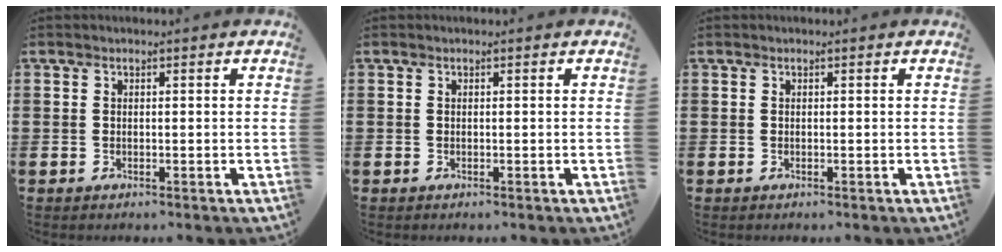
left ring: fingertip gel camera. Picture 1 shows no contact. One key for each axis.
{"total": 0.0}
{"total": 0.0}